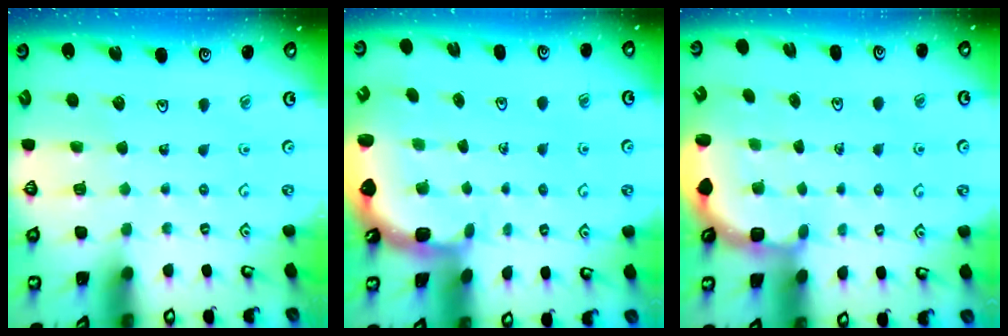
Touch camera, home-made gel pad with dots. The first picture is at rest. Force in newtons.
{"total": 2.4, "press": 1.7, "slide": 1.6}
{"total": 3.0, "press": 2.6, "slide": 1.5}